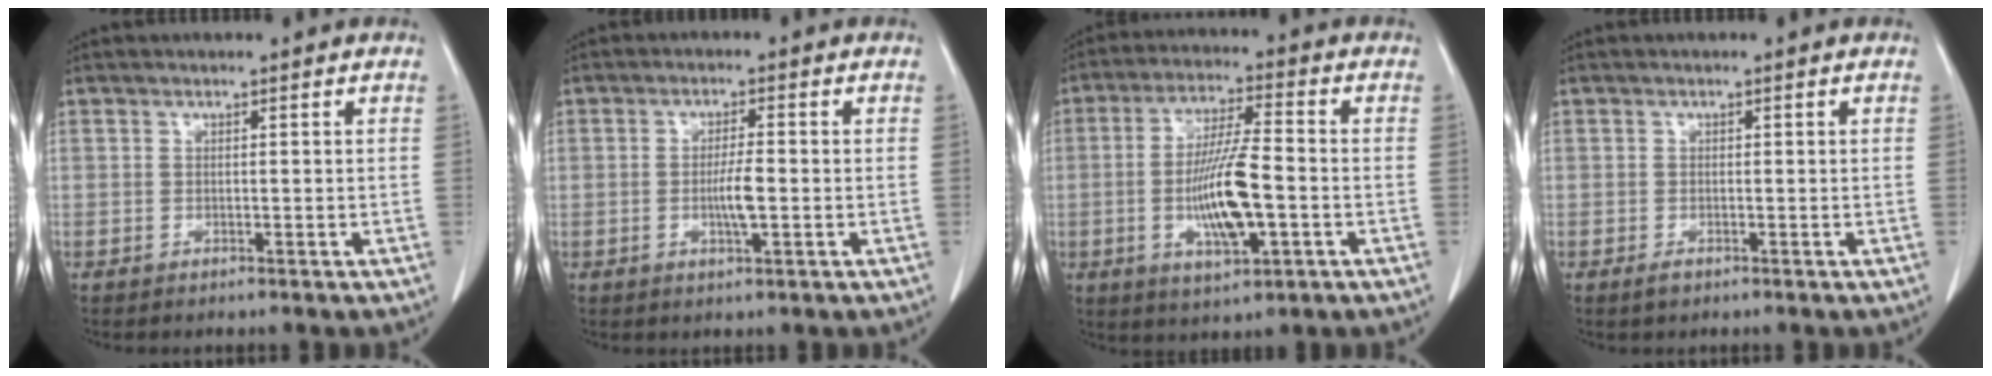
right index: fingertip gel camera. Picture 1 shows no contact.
{"total": 4.0, "force": [-0.6, 0.6, 3.9], "torque": [-0.073, -0.003, -0.010]}
{"total": 11.5, "force": [-2.3, 2.2, 11.1], "torque": [-0.213, -0.006, -0.037]}
{"total": 1.1, "force": [-0.6, 0.7, 0.6], "torque": [-0.011, -0.001, -0.008]}